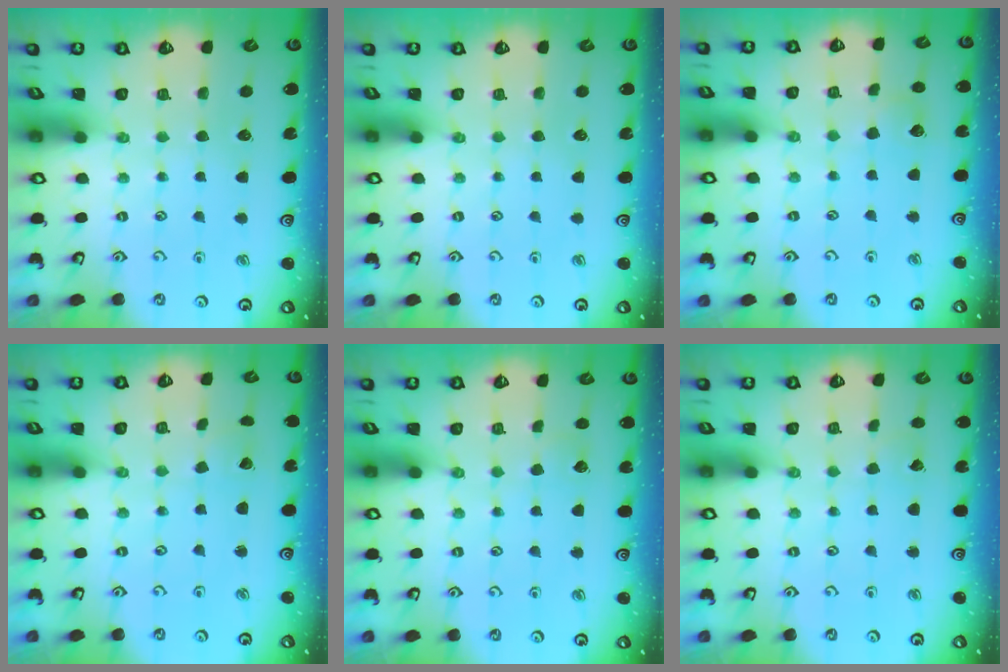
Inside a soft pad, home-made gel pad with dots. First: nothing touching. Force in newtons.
{"total": 0.0}
{"total": 5.4, "press": 5.4, "slide": 0.7}
{"total": 1.5, "press": 1.5, "slide": 0.2}
{"total": 2.0, "press": 2.0, "slide": 0.1}
{"total": 1.4, "press": 1.4, "slide": 0.0}